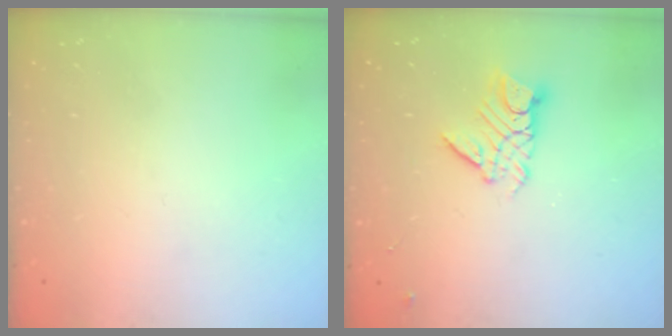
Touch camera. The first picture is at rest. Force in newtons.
{"total": 9.6, "press": 9.5, "slide": 0.8}